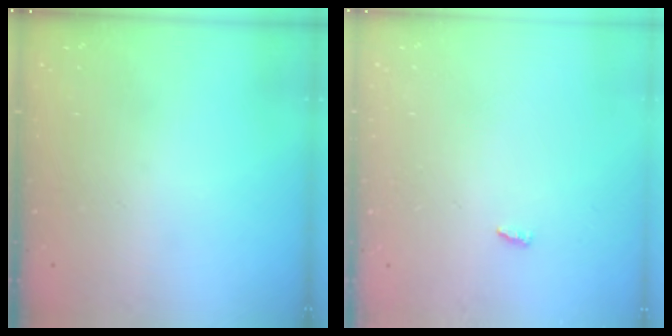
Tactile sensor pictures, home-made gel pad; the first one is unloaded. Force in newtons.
{"total": 2.7, "press": 2.7, "slide": 0.2}